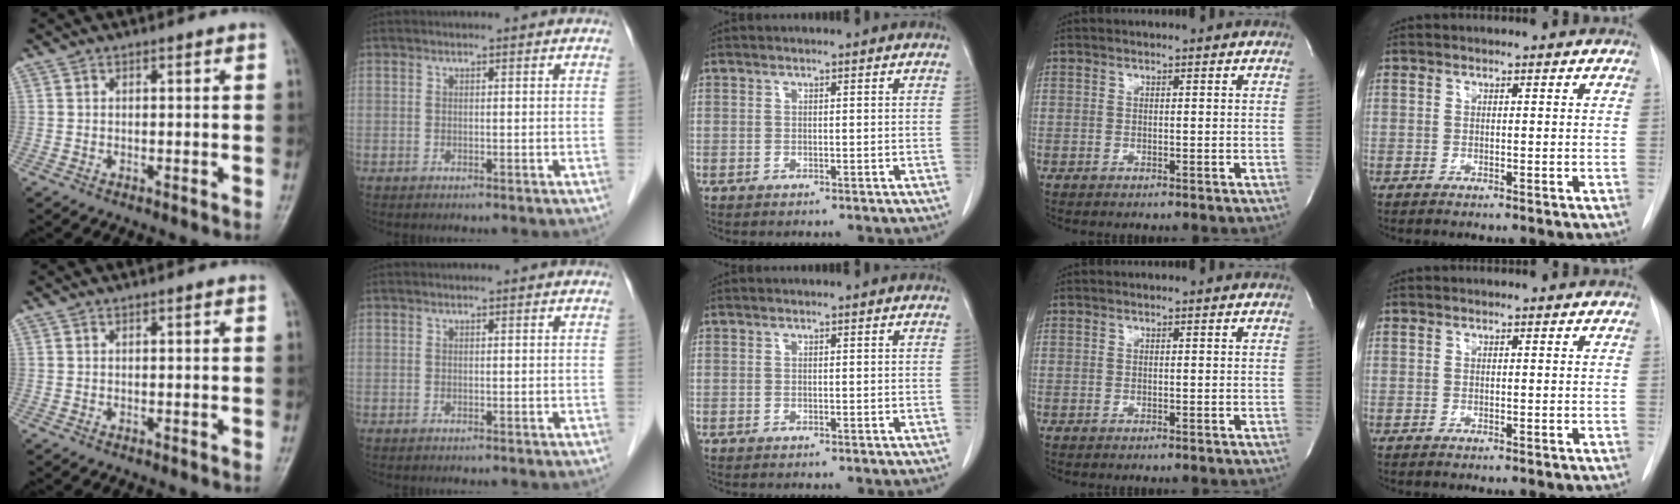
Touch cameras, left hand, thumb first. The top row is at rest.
{}